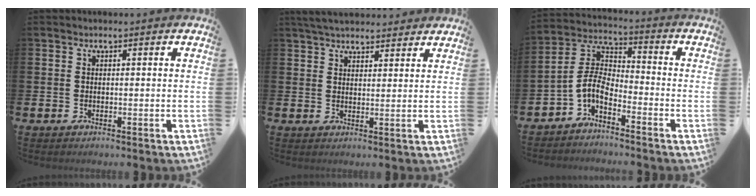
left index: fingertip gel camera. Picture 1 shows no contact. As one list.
[{"total": 4.1, "force": [3.9, 1.0, 0.8], "torque": [-0.025, -0.012, 0.073]}, {"total": 4.3, "force": [-2.6, 1.9, 2.8], "torque": [-0.086, -0.027, -0.067]}]